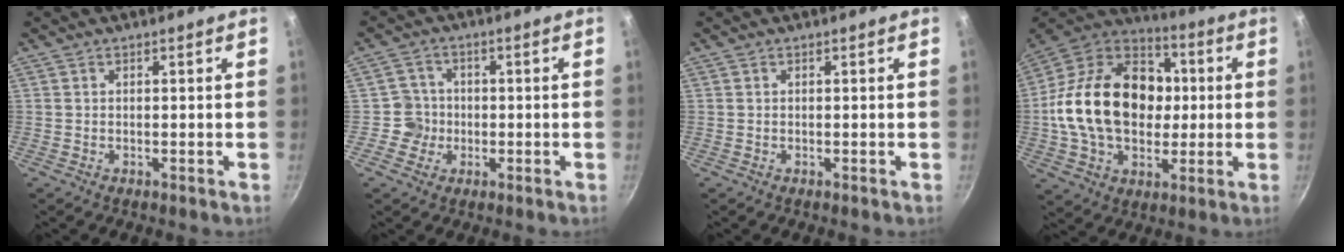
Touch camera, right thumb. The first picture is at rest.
{"total": 4.2, "force": [-0.9, 4.1, 0.2], "torque": [0.032, 0.011, -0.023]}
{"total": 0.0}
{"total": 25.4, "force": [0.7, 18.3, 17.6], "torque": [-0.272, 0.032, 0.005]}